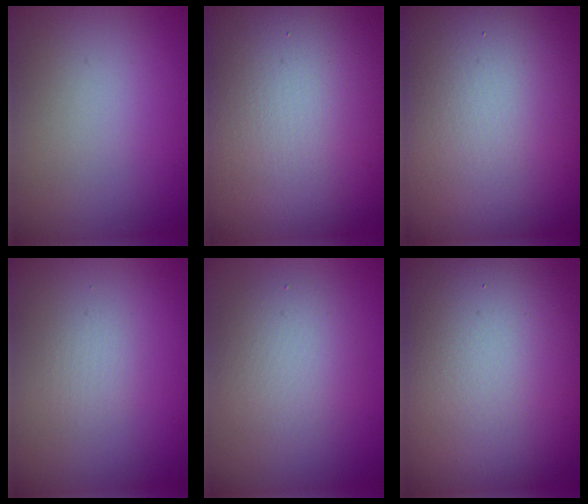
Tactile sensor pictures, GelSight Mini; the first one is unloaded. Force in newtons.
{"total": 20.6, "press": 20.6, "slide": 0.9}
{"total": 24.8, "press": 24.8, "slide": 1.0}
{"total": 1.0, "press": 1.0, "slide": 0.1}
{"total": 2.0, "press": 2.0, "slide": 0.2}
{"total": 16.4, "press": 16.3, "slide": 1.4}